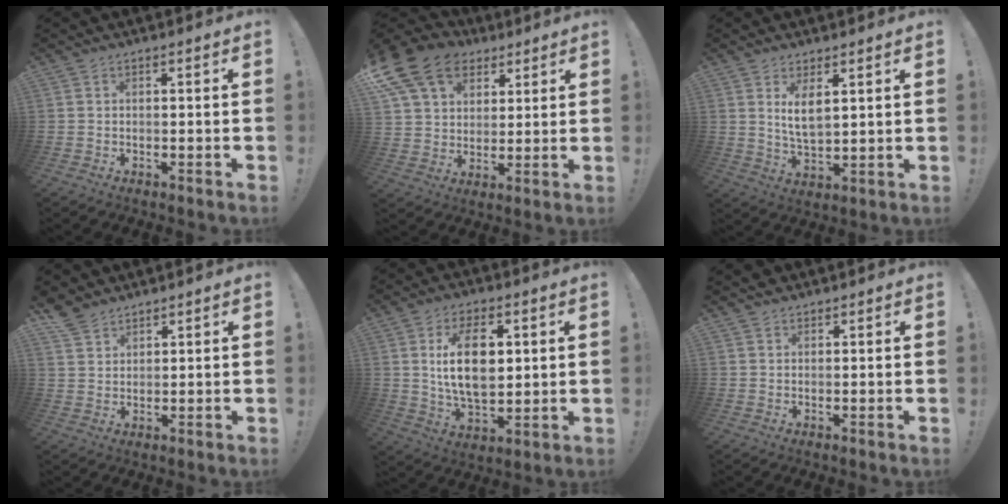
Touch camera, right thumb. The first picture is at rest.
{"total": 18.1, "force": [9.3, 13.0, 8.5], "torque": [-0.142, -0.043, 0.184]}
{"total": 6.7, "force": [2.9, 3.0, 5.3], "torque": [-0.108, -0.014, 0.047]}
{"total": 5.0, "force": [4.3, 2.4, 0.8], "torque": [-0.022, -0.026, 0.085]}
{"total": 14.9, "force": [2.9, 8.4, 12.0], "torque": [-0.211, 0.001, 0.046]}
{"total": 1.4, "force": [1.2, 0.8, 0.2], "torque": [0.007, -0.009, 0.021]}